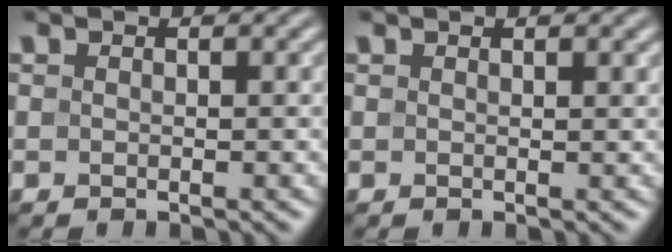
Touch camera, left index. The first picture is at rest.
{"total": 0.8, "force": [0.6, 0.1, 0.5], "torque": [-0.004, 0.002, 0.010]}